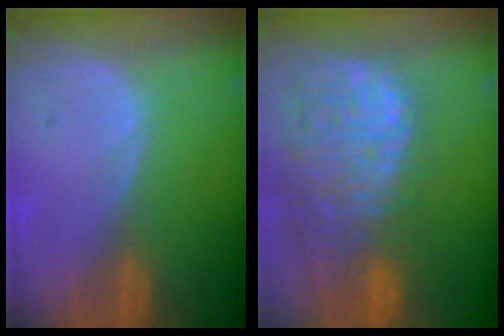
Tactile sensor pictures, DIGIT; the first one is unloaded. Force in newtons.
{"total": 14.2, "press": 11.8, "slide": 7.9}